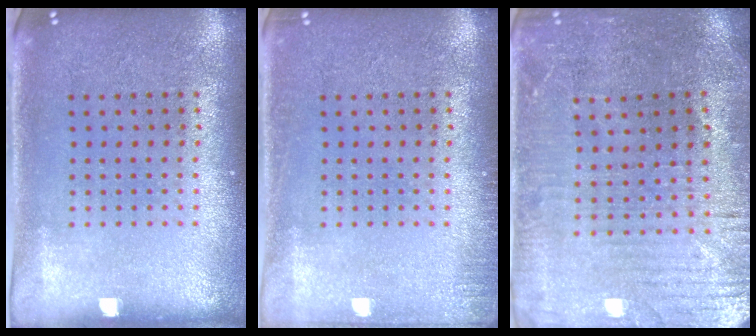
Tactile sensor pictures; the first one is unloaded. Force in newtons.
{"total": 1.1, "press": 1.1, "slide": 0.2}
{"total": 1.4, "press": 1.3, "slide": 0.5}